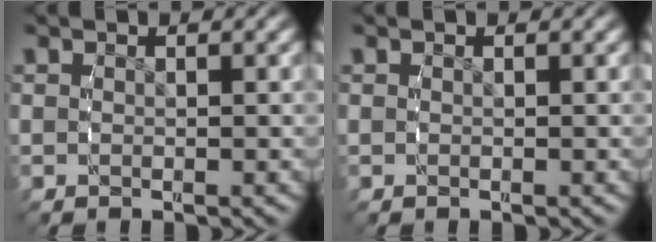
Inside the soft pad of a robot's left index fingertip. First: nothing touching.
{"total": 0.0}